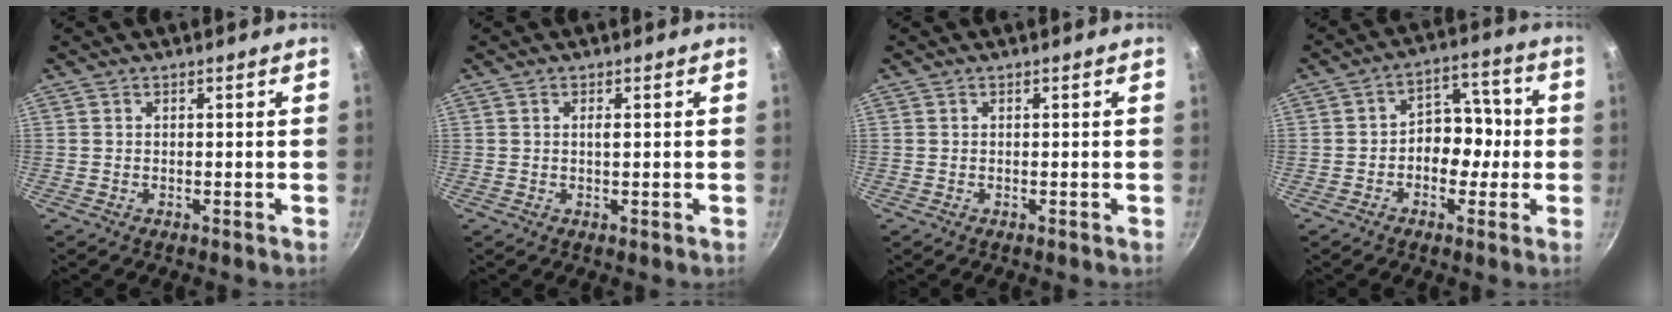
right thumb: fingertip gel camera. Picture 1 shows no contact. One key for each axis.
{"total": 1.2, "fx": 0.2, "fy": 0.3, "fz": 1.1, "tx": -0.019, "ty": 0.000, "tz": 0.003}
{"total": 0.0}
{"total": 8.7, "fx": -1.2, "fy": 6.6, "fz": 5.6, "tx": -0.019, "ty": 0.034, "tz": -0.028}